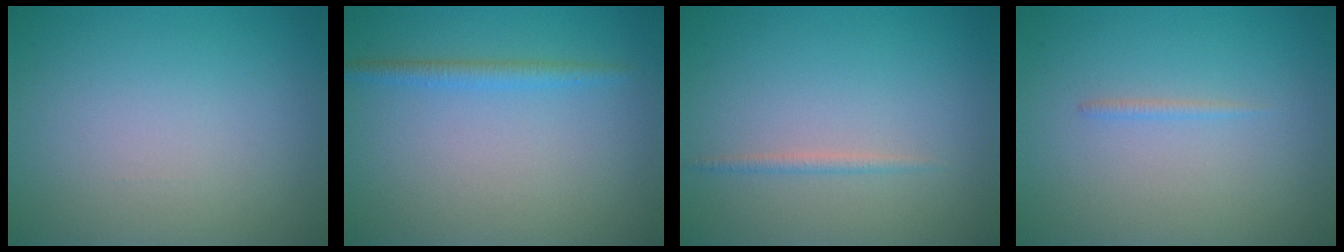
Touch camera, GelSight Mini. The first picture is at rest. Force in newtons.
{"total": 1.6, "press": 1.6, "slide": 0.1}
{"total": 0.8, "press": 0.8, "slide": 0.0}
{"total": 0.6, "press": 0.6, "slide": 0.0}